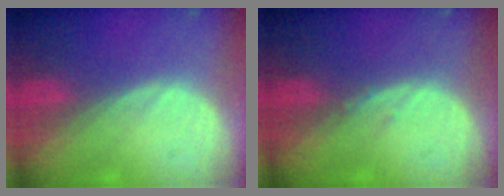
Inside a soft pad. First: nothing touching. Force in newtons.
{"total": 0.6, "press": 0.6, "slide": 0.3}